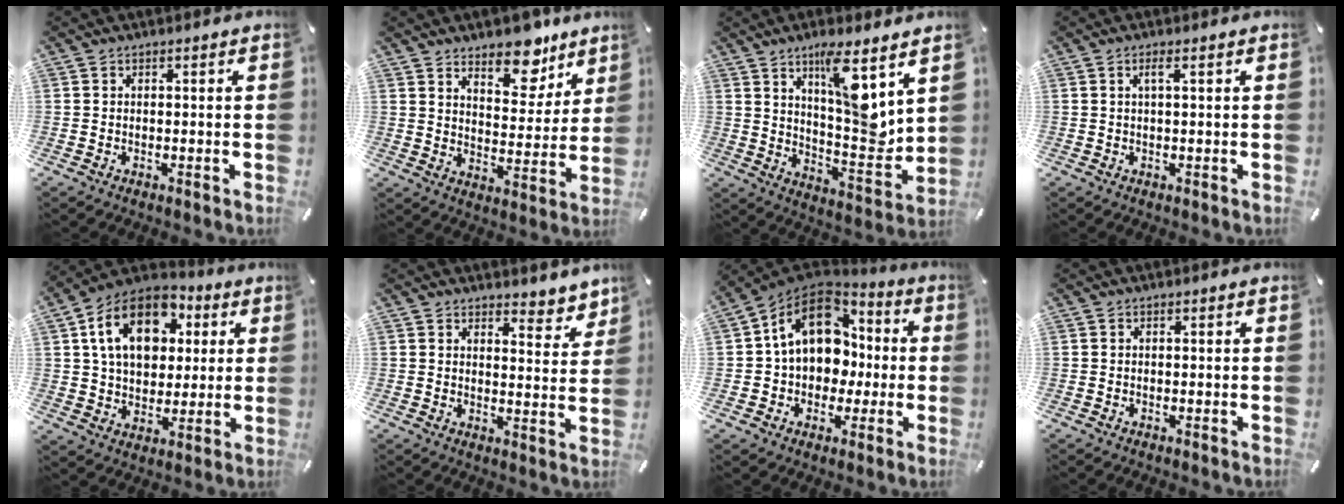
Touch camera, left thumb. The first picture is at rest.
{"total": 11.6, "force": [8.9, 5.8, 4.6], "torque": [-0.038, -0.072, 0.154]}
{"total": 13.5, "force": [7.6, 3.9, 10.5], "torque": [-0.147, -0.064, 0.128]}
{"total": 2.3, "force": [0.7, 0.2, 2.2], "torque": [-0.043, 0.002, 0.009]}
{"total": 16.0, "force": [5.4, 11.5, 9.7], "torque": [-0.182, 0.000, 0.099]}
{"total": 6.0, "force": [5.0, 2.8, 1.5], "torque": [0.000, -0.048, 0.086]}
{"total": 16.4, "force": [2.3, 13.0, 9.8], "torque": [-0.172, 0.002, 0.046]}
{"total": 0.0}